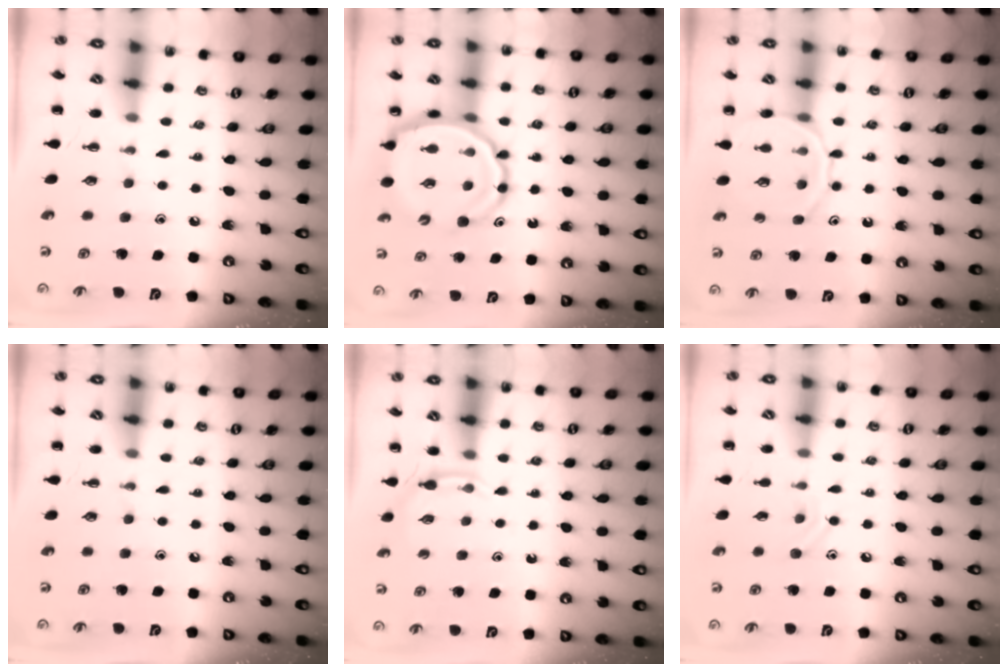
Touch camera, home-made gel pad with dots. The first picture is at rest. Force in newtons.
{"total": 12.0, "press": 11.4, "slide": 3.7}
{"total": 11.8, "press": 11.7, "slide": 1.3}
{"total": 0.0}
{"total": 3.5, "press": 3.3, "slide": 1.2}
{"total": 7.2, "press": 7.1, "slide": 1.5}